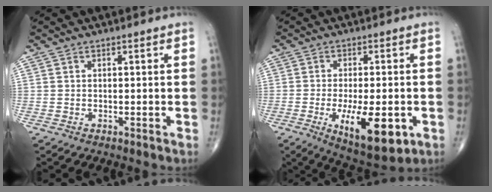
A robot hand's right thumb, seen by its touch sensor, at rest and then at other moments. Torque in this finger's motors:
{"motor_torque": [-0.14, 0.47, 0.35, -0.05, 0.12]}